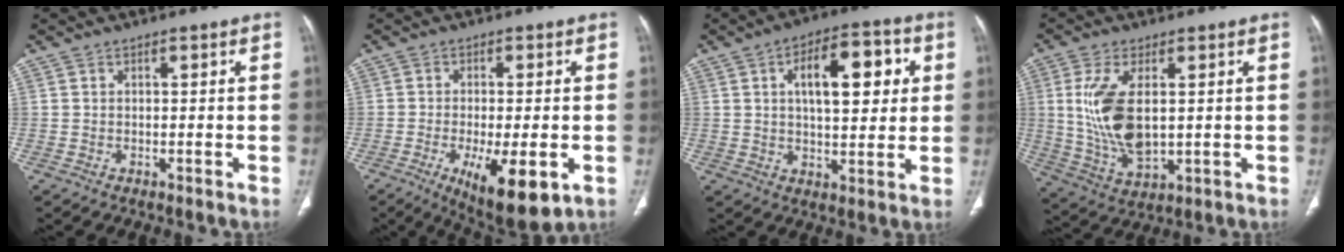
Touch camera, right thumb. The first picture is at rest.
{"total": 12.4, "force": [-4.5, 4.1, 10.9], "torque": [-0.169, -0.015, -0.059]}
{"total": 14.1, "force": [3.8, 6.5, 11.9], "torque": [-0.147, 0.005, 0.055]}
{"total": 12.4, "force": [1.6, 6.0, 10.8], "torque": [-0.223, -0.017, 0.044]}